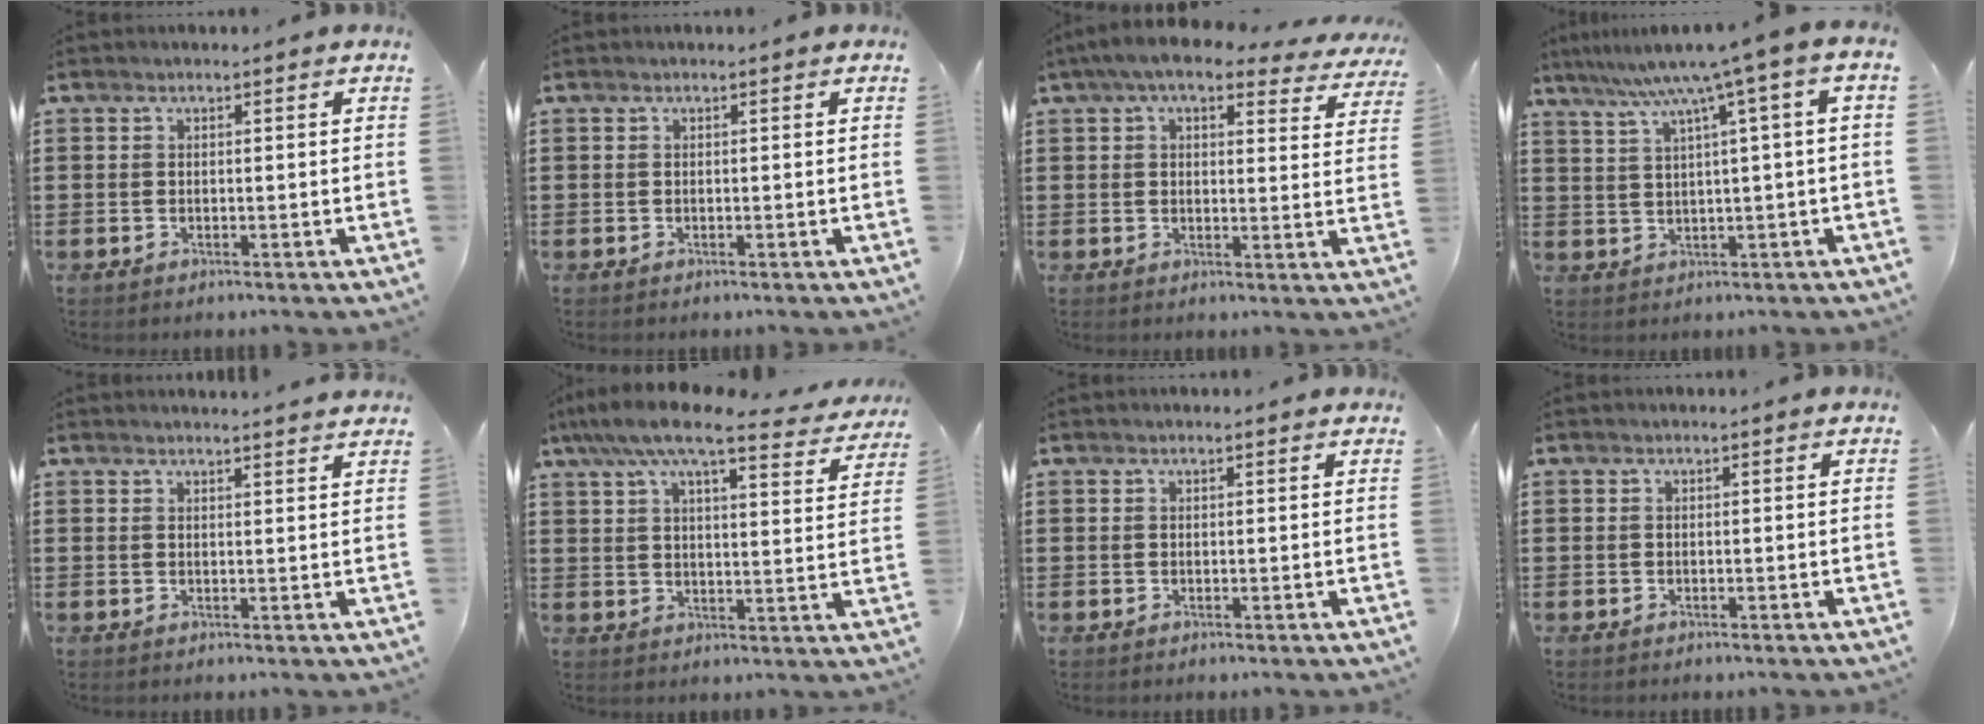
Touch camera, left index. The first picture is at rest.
{"total": 0.0}
{"total": 6.7, "force": [5.4, 1.5, 3.7], "torque": [-0.081, -0.012, 0.095]}
{"total": 6.7, "force": [2.7, -0.5, 6.1], "torque": [-0.125, -0.013, 0.038]}
{"total": 1.9, "force": [1.9, -0.3, 0.2], "torque": [-0.008, -0.003, 0.036]}
{"total": 9.1, "force": [7.4, 1.3, 5.1], "torque": [-0.116, -0.029, 0.129]}
{"total": 0.5, "force": [0.4, 0.1, 0.3], "torque": [-0.007, 0.001, 0.008]}
{"total": 0.0}